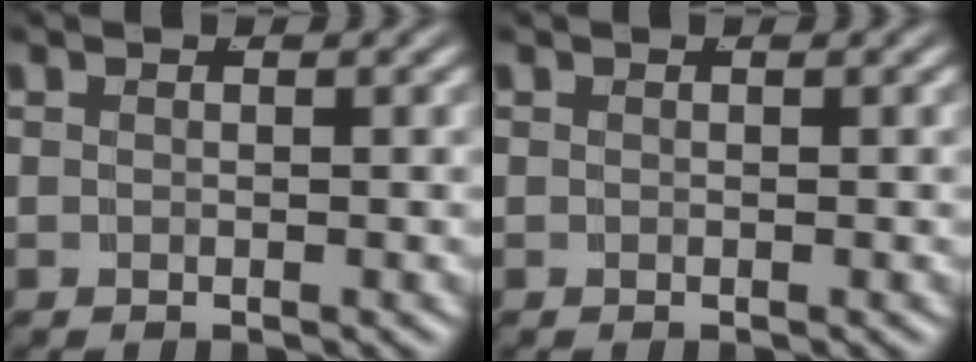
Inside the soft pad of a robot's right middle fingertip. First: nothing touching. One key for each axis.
{"total": 0.0}